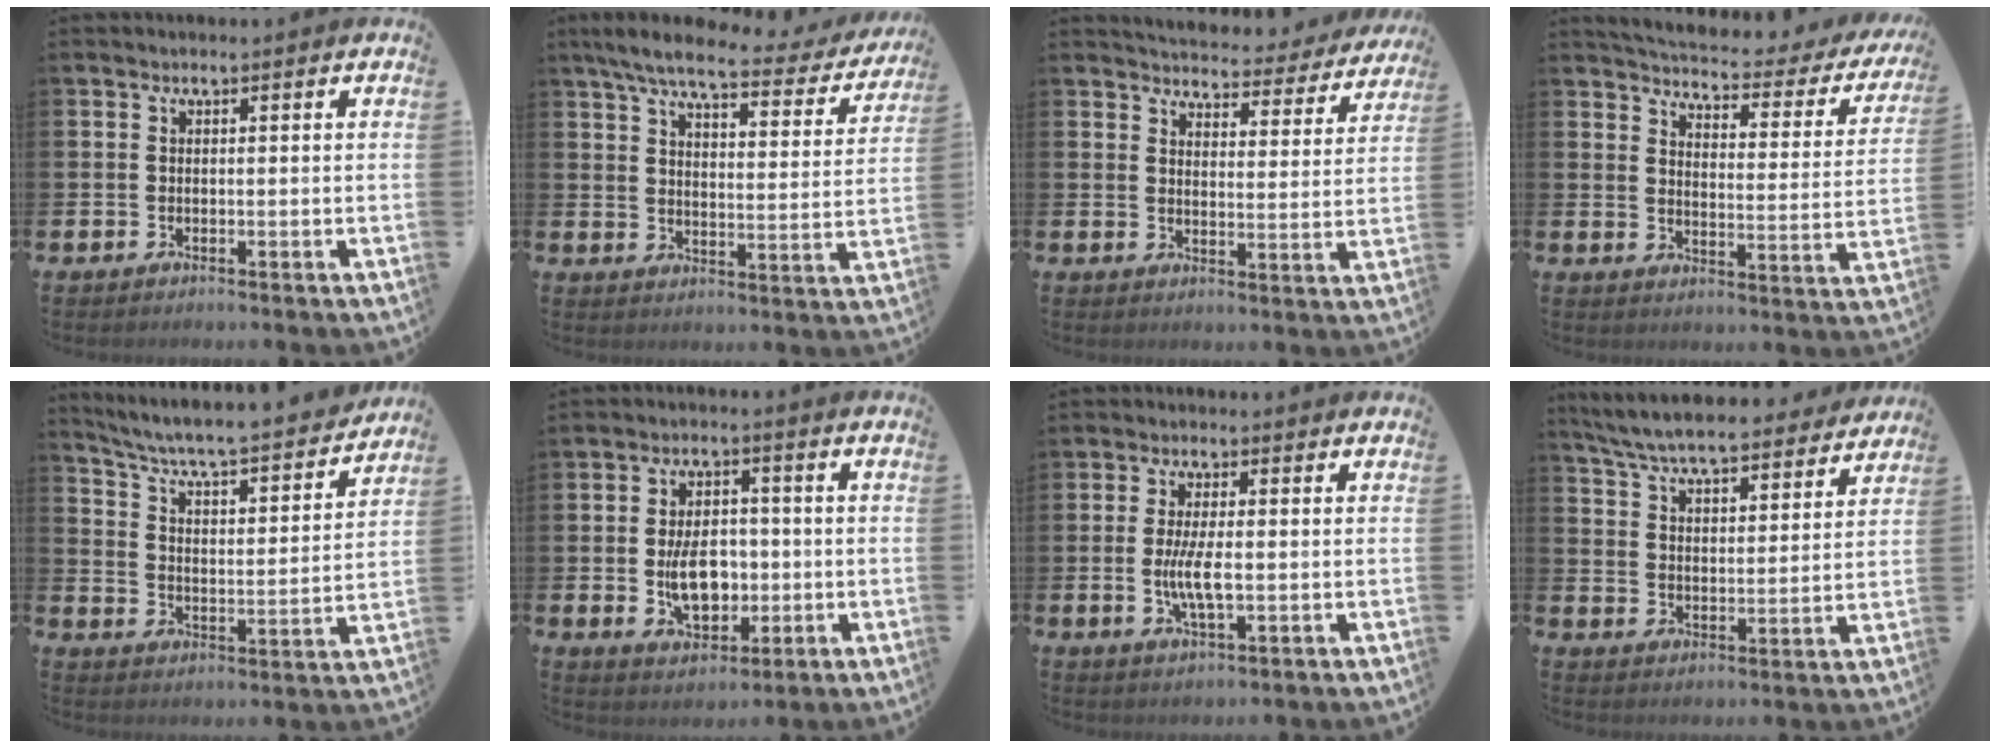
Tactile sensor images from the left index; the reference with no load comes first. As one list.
[{"total": 7.3, "force": [6.1, 1.5, 3.7], "torque": [-0.083, -0.037, 0.097]}, {"total": 4.8, "force": [4.7, 0.9, 0.3], "torque": [-0.018, -0.041, 0.079]}, {"total": 4.7, "force": [4.4, 0.9, 1.3], "torque": [-0.047, -0.036, 0.069]}, {"total": 6.3, "force": [5.9, 0.5, 2.4], "torque": [-0.078, -0.050, 0.094]}, {"total": 6.8, "force": [-0.8, 4.4, 5.2], "torque": [-0.086, 0.005, -0.019]}, {"total": 4.8, "force": [-0.3, 1.6, 4.5], "torque": [-0.088, 0.000, -0.009]}, {"total": 7.2, "force": [6.9, 0.9, 1.8], "torque": [-0.068, -0.047, 0.121]}]